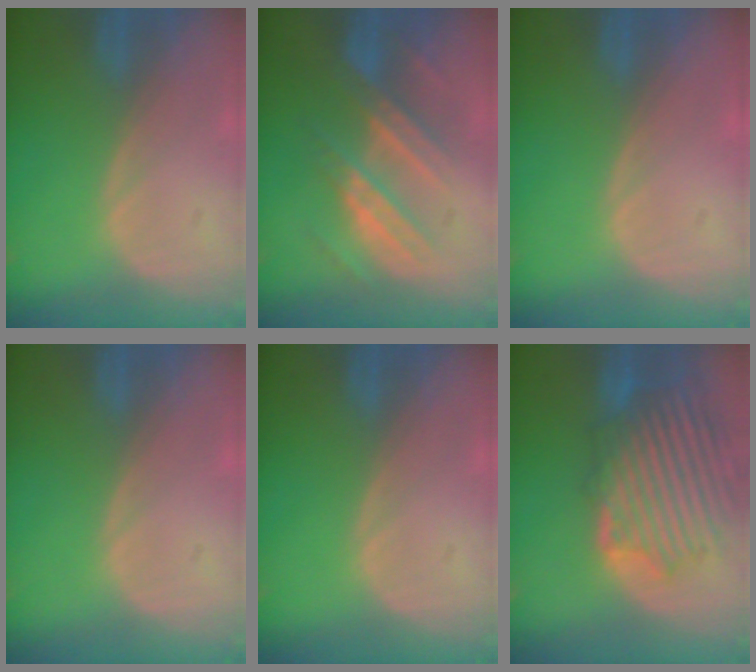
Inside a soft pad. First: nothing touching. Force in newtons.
{"total": 7.5, "press": 7.5, "slide": 0.5}
{"total": 0.0}
{"total": 0.0}
{"total": 0.0}
{"total": 12.0, "press": 11.3, "slide": 4.1}